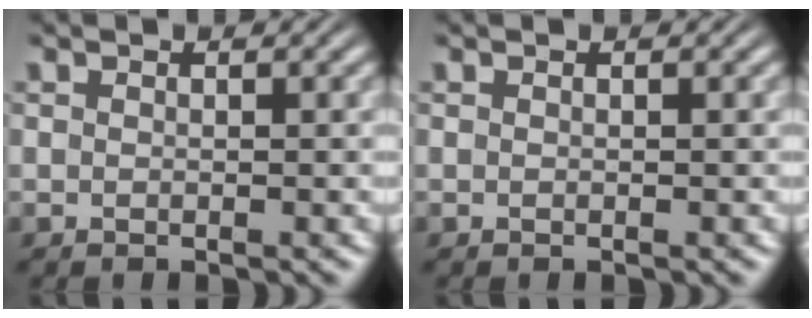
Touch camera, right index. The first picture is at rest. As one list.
[{"total": 0.0}]